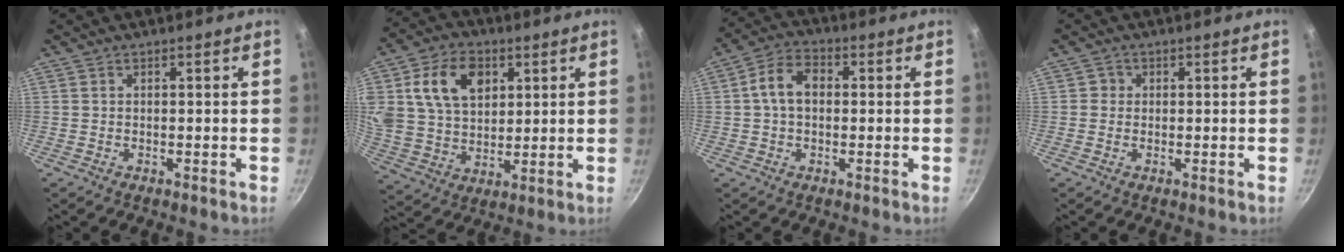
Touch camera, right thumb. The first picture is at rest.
{"total": 15.5, "force": [5.0, 11.0, 9.7], "torque": [-0.156, -0.003, 0.092]}
{"total": 7.3, "force": [0.5, 5.1, 5.2], "torque": [-0.080, 0.023, -0.004]}
{"total": 1.5, "force": [0.0, 1.5, 0.3], "torque": [0.004, 0.002, -0.004]}